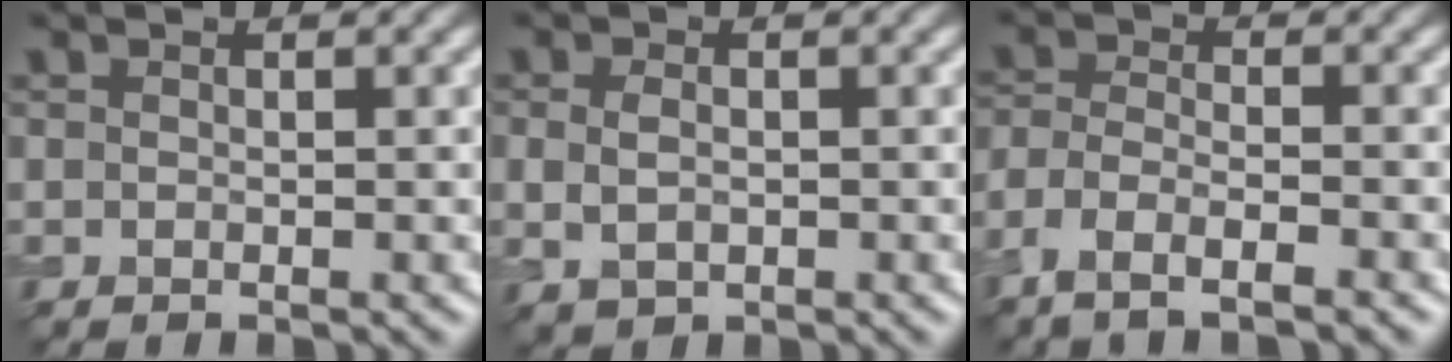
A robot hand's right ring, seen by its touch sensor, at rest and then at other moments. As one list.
[{"total": 1.7, "force": [0.2, 1.1, 1.2], "torque": [-0.028, -0.003, 0.005]}, {"total": 4.0, "force": [-3.1, 1.2, 2.3], "torque": [-0.043, -0.004, -0.065]}]